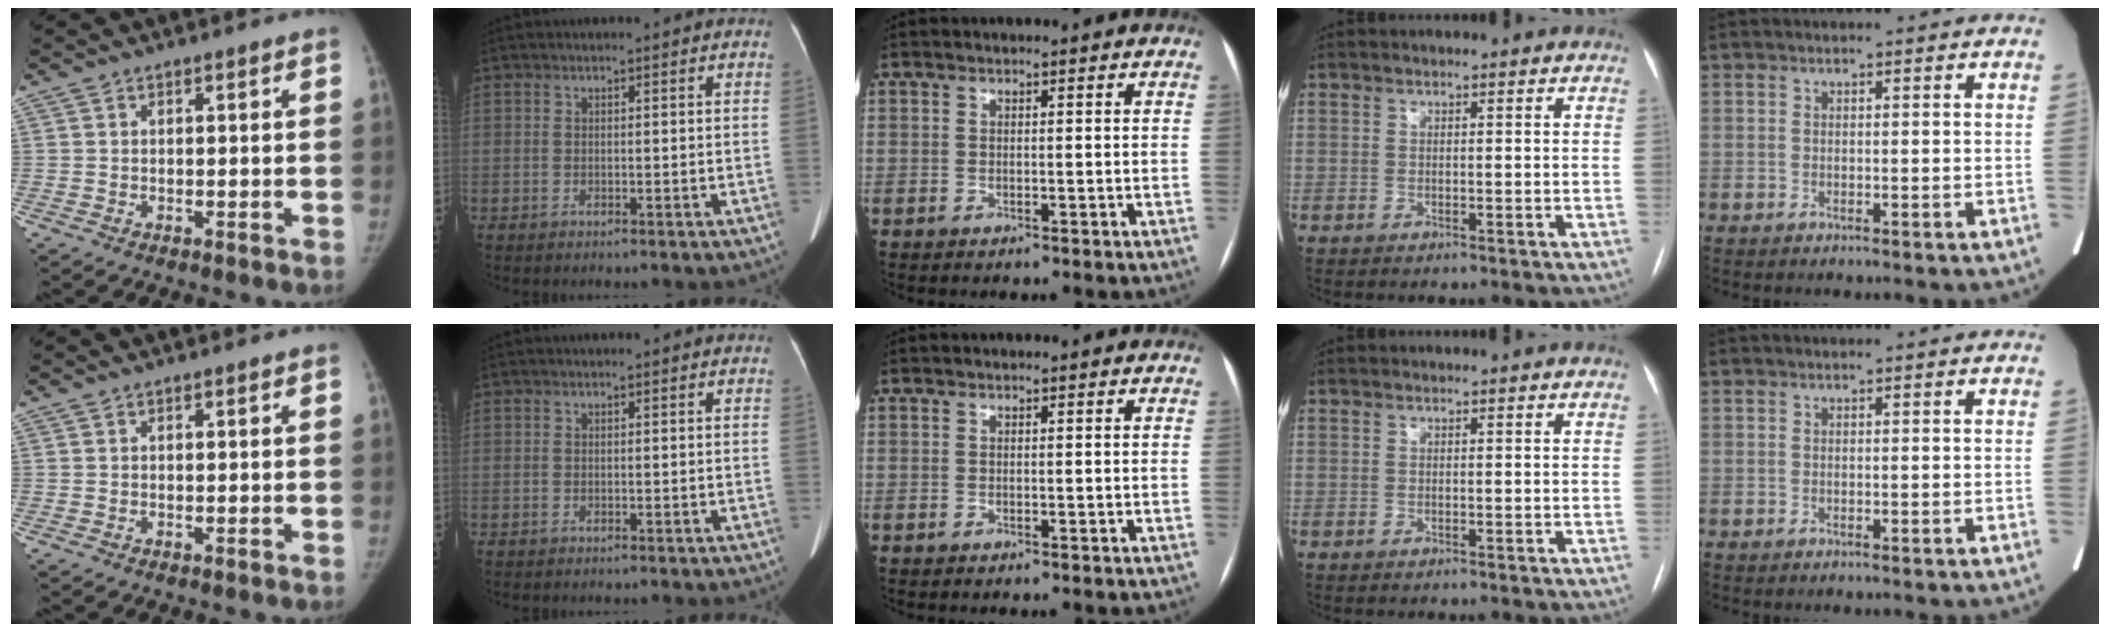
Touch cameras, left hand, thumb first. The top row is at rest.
{}